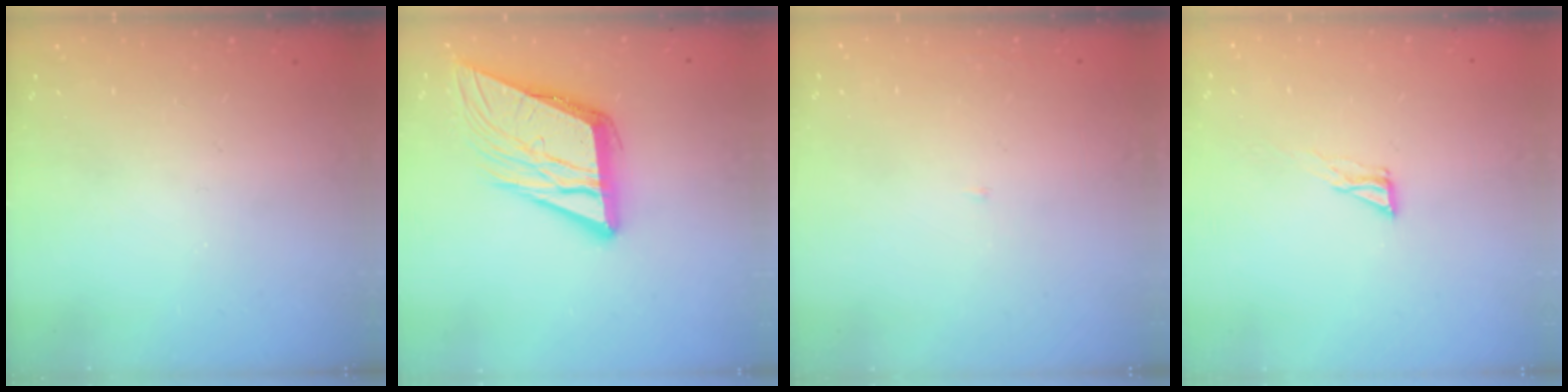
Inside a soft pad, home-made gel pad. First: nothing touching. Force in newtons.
{"total": 15.2, "press": 15.0, "slide": 2.6}
{"total": 2.0, "press": 2.0, "slide": 0.2}
{"total": 4.3, "press": 4.2, "slide": 0.3}